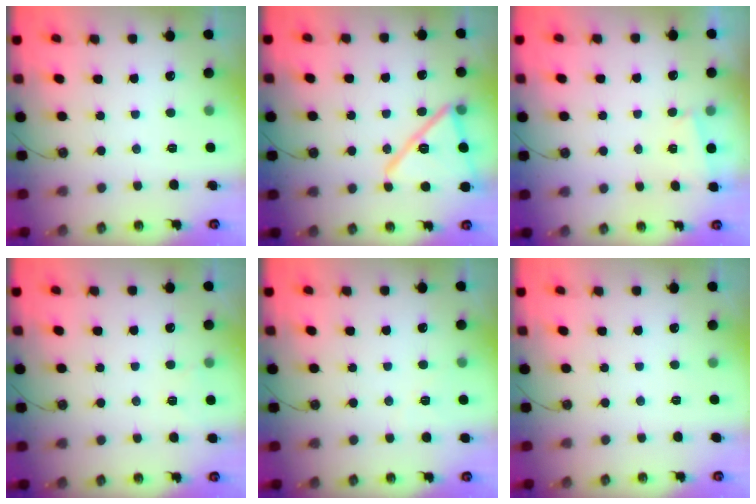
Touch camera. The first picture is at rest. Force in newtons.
{"total": 17.7, "press": 17.7, "slide": 0.7}
{"total": 1.0, "press": 1.0, "slide": 0.3}
{"total": 4.0, "press": 3.1, "slide": 2.5}
{"total": 3.9, "press": 3.6, "slide": 1.5}
{"total": 0.0}